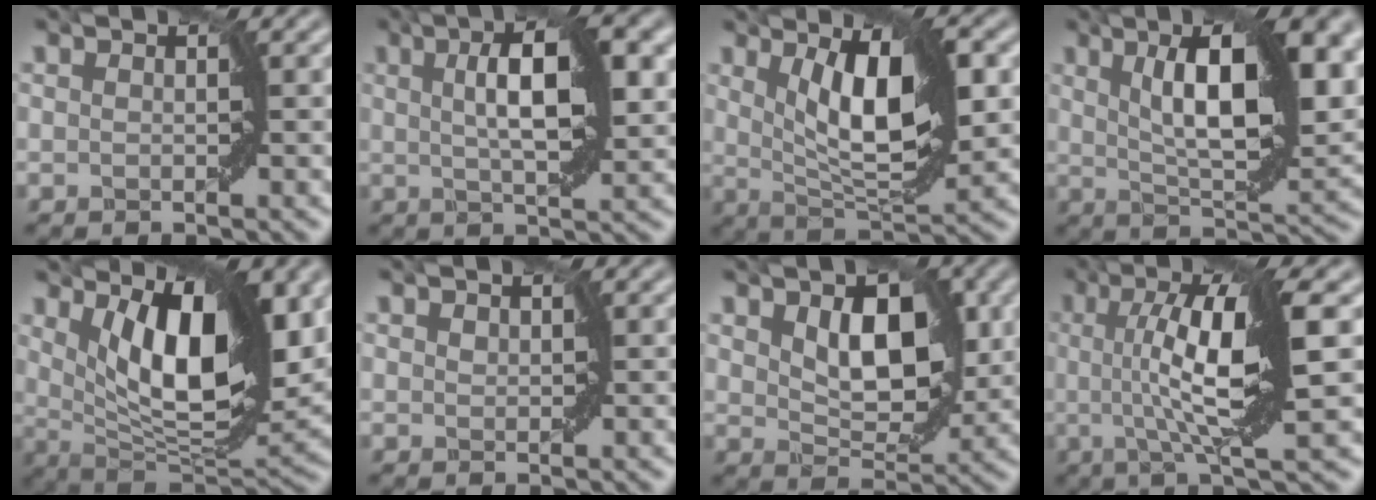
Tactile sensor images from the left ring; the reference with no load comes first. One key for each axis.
{"total": 7.7, "fx": 2.1, "fy": 2.3, "fz": 7.0, "tx": -0.108, "ty": 0.011, "tz": 0.032}
{"total": 8.2, "fx": 1.7, "fy": 2.8, "fz": 7.5, "tx": -0.125, "ty": -0.009, "tz": 0.035}
{"total": 11.7, "fx": 3.7, "fy": 3.9, "fz": 10.4, "tx": -0.145, "ty": 0.007, "tz": 0.061}
{"total": 11.1, "fx": 3.6, "fy": 4.3, "fz": 9.6, "tx": -0.147, "ty": -0.009, "tz": 0.064}
{"total": 0.6, "fx": 0.4, "fy": 0.4, "fz": 0.2, "tx": -0.004, "ty": 0.000, "tz": 0.009}
{"total": 6.7, "fx": 1.7, "fy": 3.8, "fz": 5.2, "tx": -0.086, "ty": -0.007, "tz": 0.036}
{"total": 9.3, "fx": 1.0, "fy": 2.1, "fz": 9.0, "tx": -0.133, "ty": 0.001, "tz": 0.016}